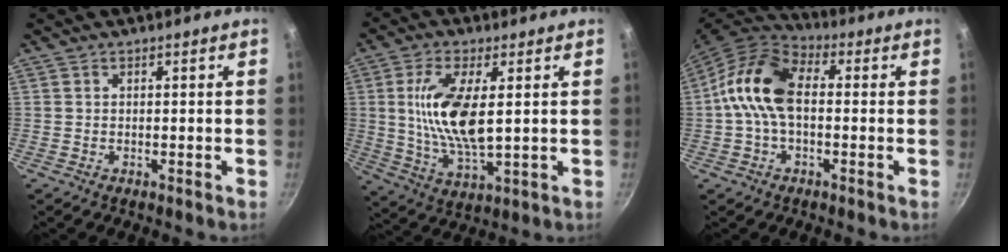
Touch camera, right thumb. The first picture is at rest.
{"total": 13.5, "force": [2.2, 5.3, 12.2], "torque": [-0.235, -0.010, 0.044]}
{"total": 13.0, "force": [0.1, 8.2, 10.1], "torque": [-0.173, 0.036, -0.020]}